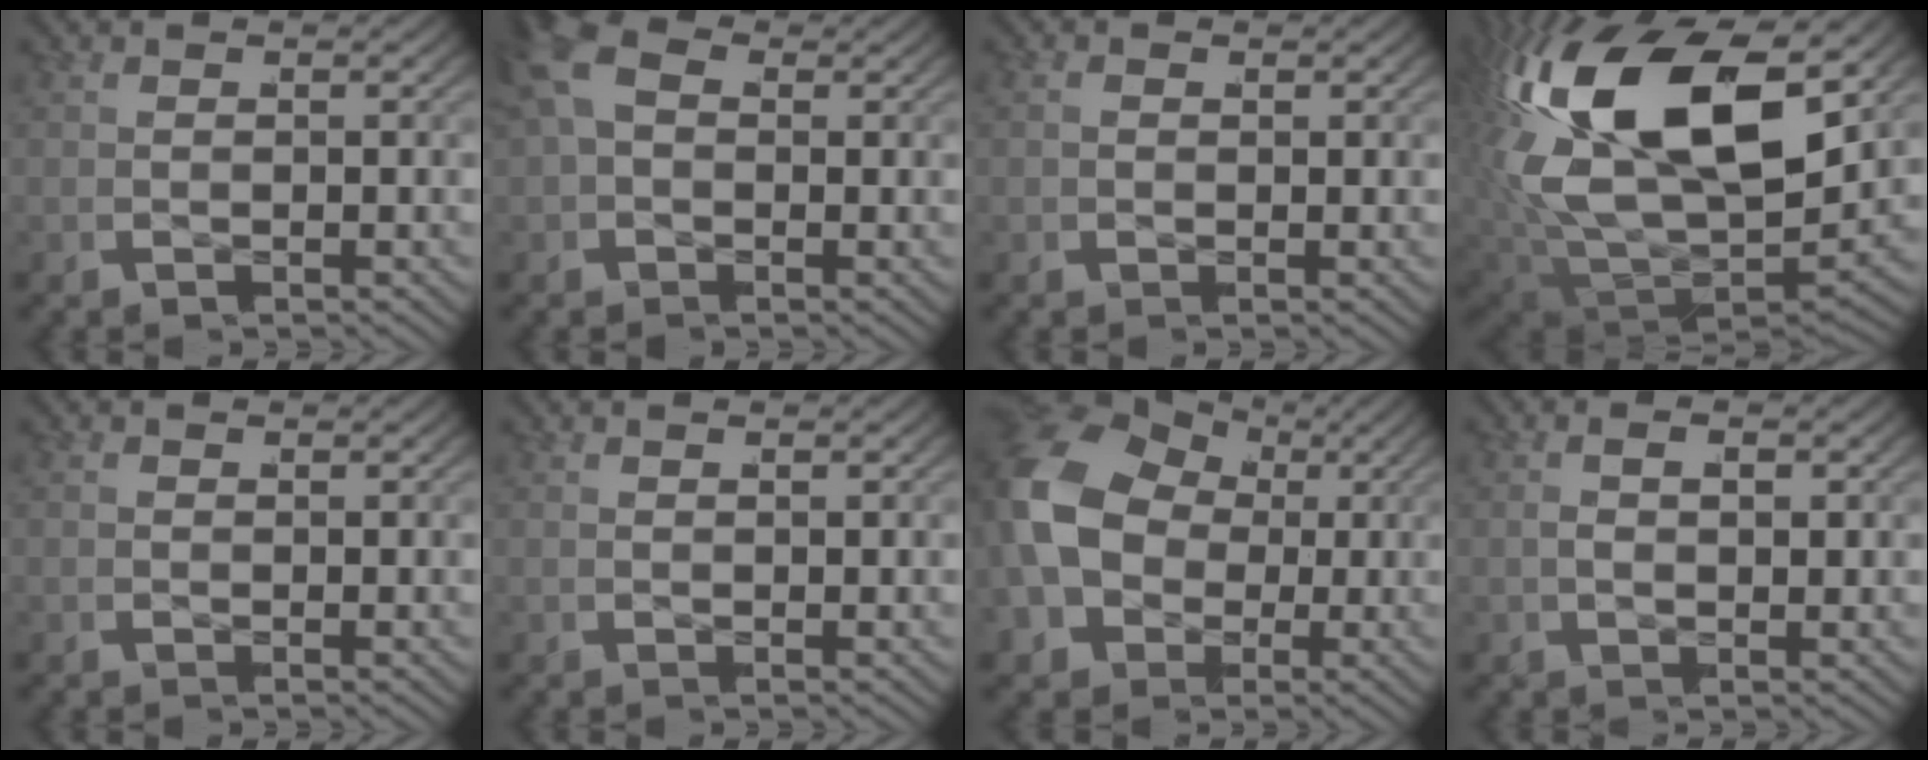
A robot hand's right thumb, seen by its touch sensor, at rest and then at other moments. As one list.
[{"total": 4.3, "force": [0.6, 3.2, 2.8], "torque": [-0.063, -0.008, 0.015]}, {"total": 1.0, "force": [0.1, 0.7, 0.7], "torque": [-0.008, -0.004, 0.007]}, {"total": 20.6, "force": [1.6, 12.9, 15.9], "torque": [-0.385, -0.057, 0.053]}, {"total": 0.8, "force": [0.2, 0.5, 0.5], "torque": [-0.005, -0.004, 0.010]}, {"total": 0.6, "force": [0.4, 0.0, 0.4], "torque": [-0.005, 0.000, 0.012]}, {"total": 12.8, "force": [-0.4, 10.5, 7.2], "torque": [-0.196, -0.053, 0.018]}, {"total": 1.9, "force": [0.3, 0.9, 1.7], "torque": [-0.028, 0.000, 0.013]}]